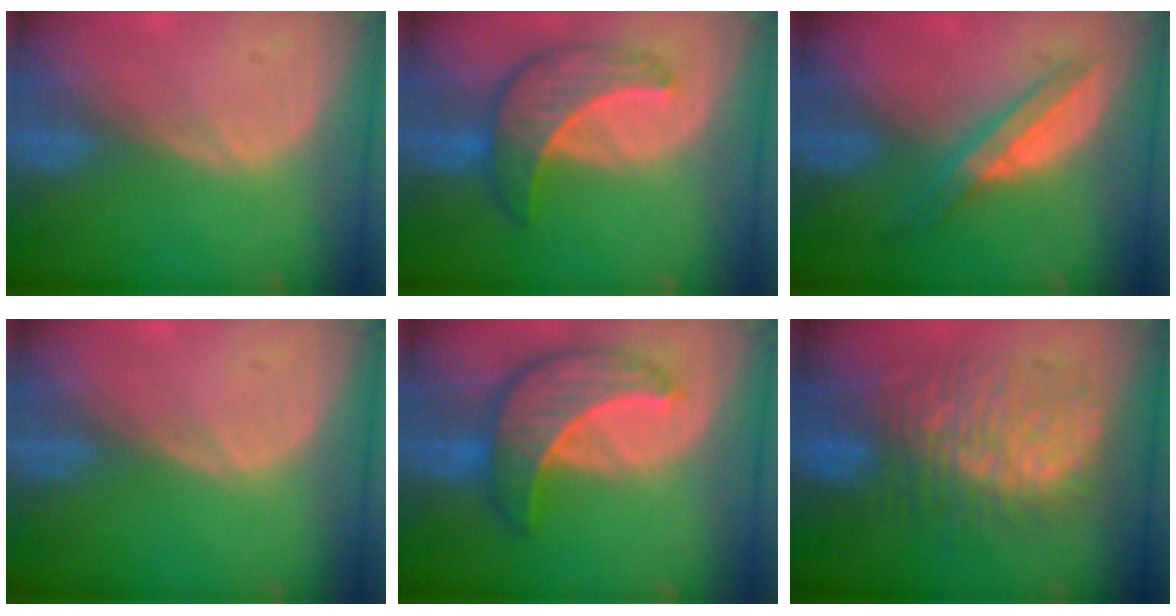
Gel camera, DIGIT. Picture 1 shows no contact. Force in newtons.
{"total": 7.7, "press": 7.7, "slide": 0.4}
{"total": 5.5, "press": 5.3, "slide": 1.6}
{"total": 0.0}
{"total": 9.1, "press": 9.1, "slide": 0.7}
{"total": 11.6, "press": 11.6, "slide": 1.3}